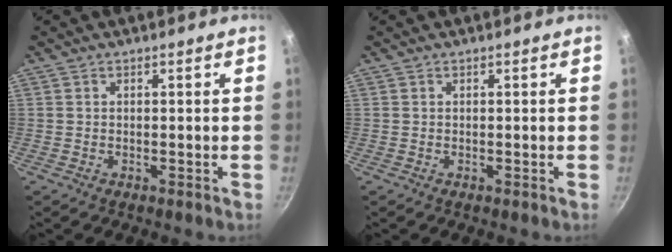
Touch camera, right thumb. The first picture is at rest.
{"total": 0.0}